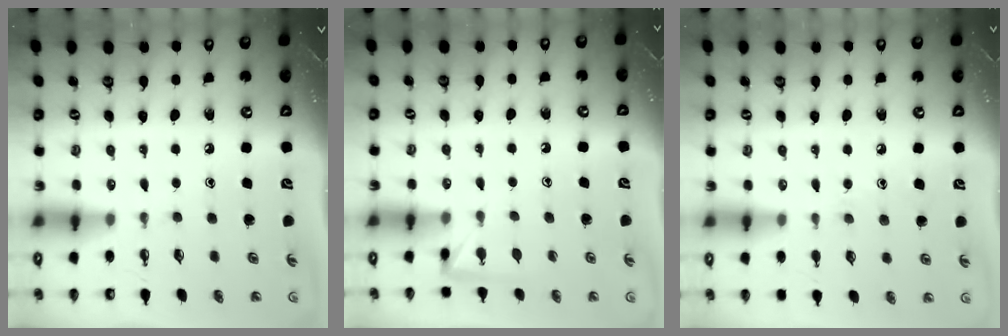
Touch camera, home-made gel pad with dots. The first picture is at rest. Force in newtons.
{"total": 2.9, "press": 2.9, "slide": 0.3}
{"total": 6.3, "press": 6.2, "slide": 0.7}